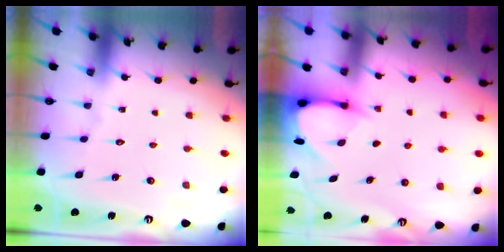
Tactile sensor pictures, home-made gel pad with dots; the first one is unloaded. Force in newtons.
{"total": 3.7, "press": 3.7, "slide": 0.4}